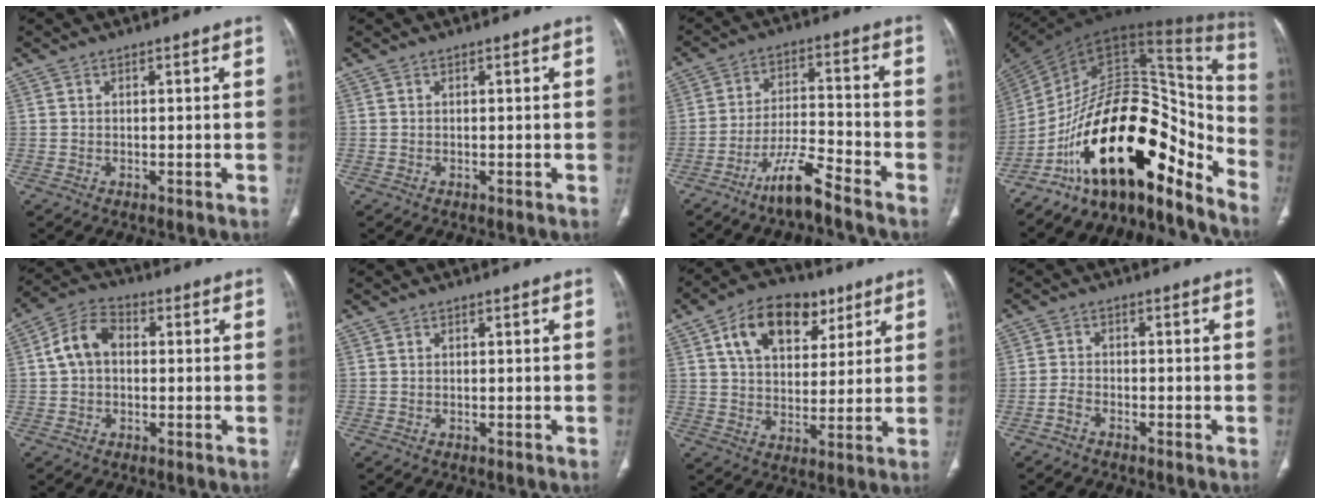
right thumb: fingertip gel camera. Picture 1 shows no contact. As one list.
[{"total": 0.0}, {"total": 8.7, "force": [-6.8, 0.9, 5.3], "torque": [-0.098, 0.045, -0.130]}, {"total": 30.4, "force": [-17.8, 12.2, 21.4], "torque": [-0.275, 0.120, -0.286]}, {"total": 7.6, "force": [0.6, 5.3, 5.4], "torque": [-0.098, 0.024, 0.003]}, {"total": 0.0}, {"total": 15.4, "force": [7.1, 9.8, 9.5], "torque": [-0.121, -0.009, 0.118]}, {"total": 2.0, "force": [-1.6, 0.8, 0.8], "torque": [-0.020, 0.014, -0.032]}]